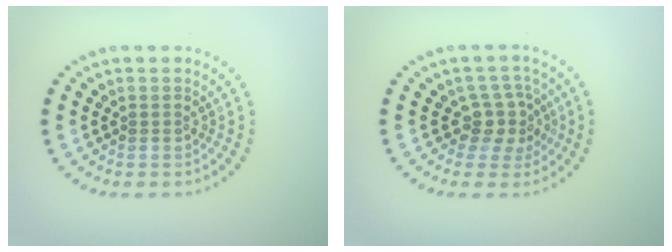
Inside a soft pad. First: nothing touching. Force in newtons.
{"total": 2.9, "press": 2.3, "slide": 1.7}